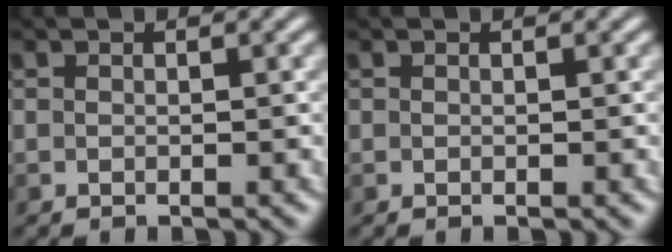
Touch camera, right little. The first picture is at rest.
{"total": 0.0}